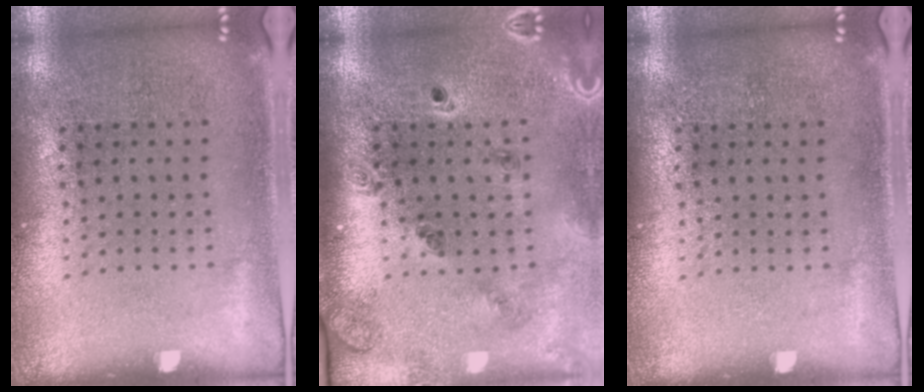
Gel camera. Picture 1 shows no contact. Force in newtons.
{"total": 1.4, "press": 1.4, "slide": 0.3}
{"total": 0.0}